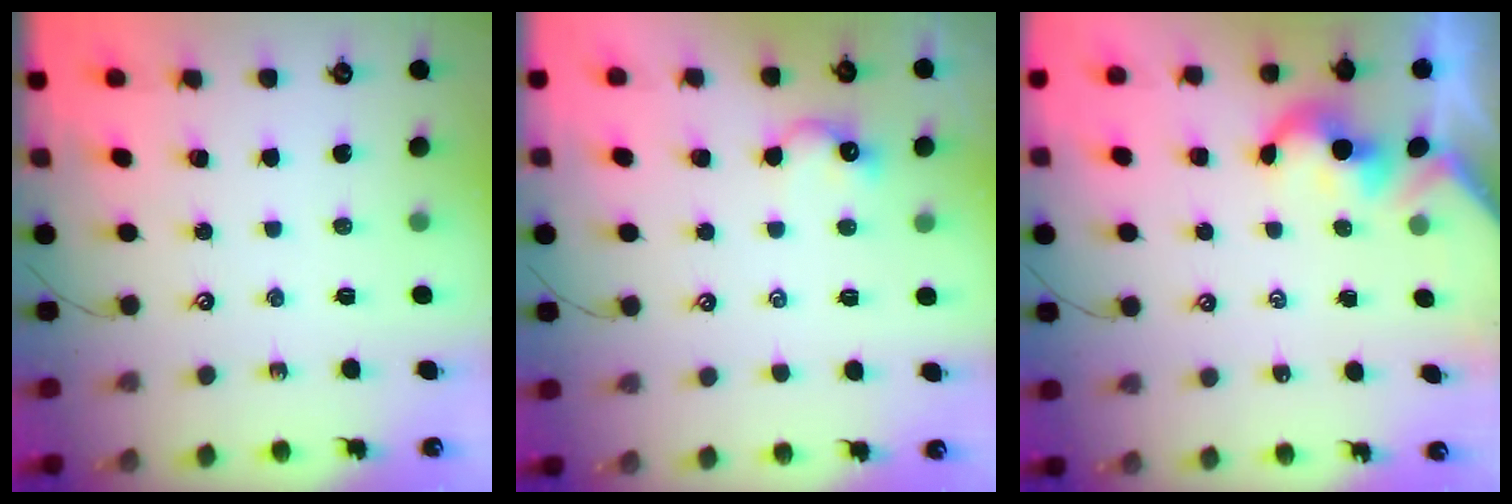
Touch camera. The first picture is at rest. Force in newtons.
{"total": 1.7, "press": 1.6, "slide": 0.7}
{"total": 2.0, "press": 2.0, "slide": 0.4}